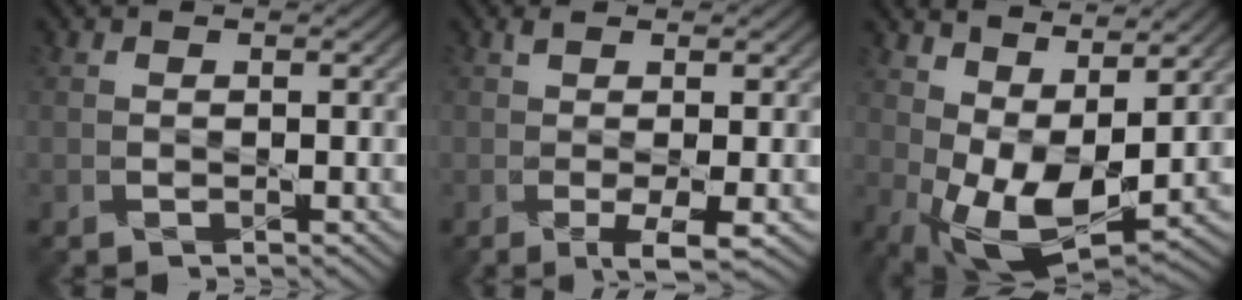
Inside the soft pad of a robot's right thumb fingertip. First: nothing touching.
{"total": 2.9, "force": [0.0, 0.2, 2.9], "torque": [-0.061, 0.000, 0.001]}
{"total": 10.0, "force": [2.7, 4.8, 8.4], "torque": [-0.168, -0.007, 0.053]}